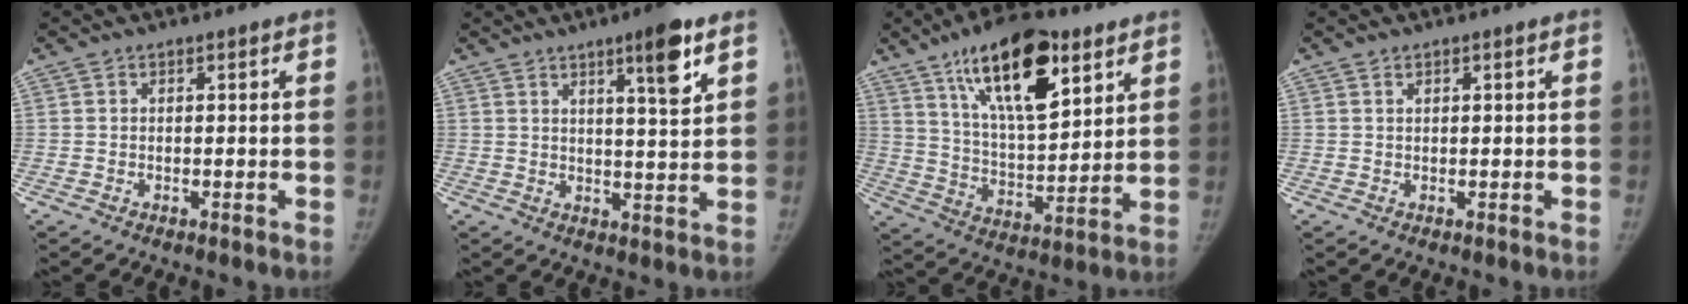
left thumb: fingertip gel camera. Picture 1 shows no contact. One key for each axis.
{"total": 7.9, "fx": 4.4, "fy": 1.0, "fz": 6.4, "tx": -0.089, "ty": -0.027, "tz": 0.065}
{"total": 20.0, "fx": 10.8, "fy": 8.1, "fz": 14.8, "tx": -0.210, "ty": -0.046, "tz": 0.188}
{"total": 0.6, "fx": 0.4, "fy": 0.4, "fz": 0.1, "tx": 0.004, "ty": -0.002, "tz": 0.005}